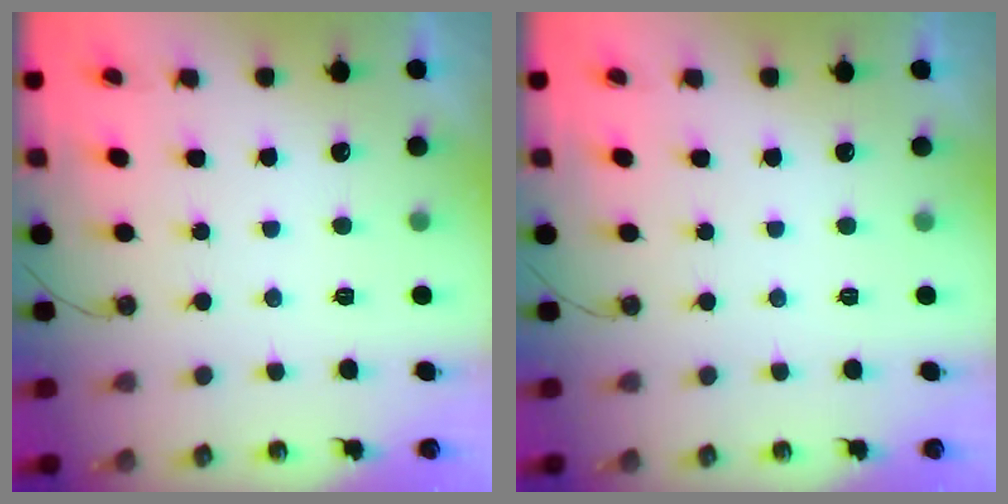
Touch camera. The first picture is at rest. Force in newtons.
{"total": 0.0}